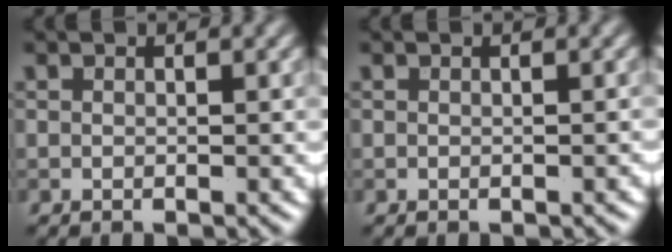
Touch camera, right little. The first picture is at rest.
{"total": 0.0}